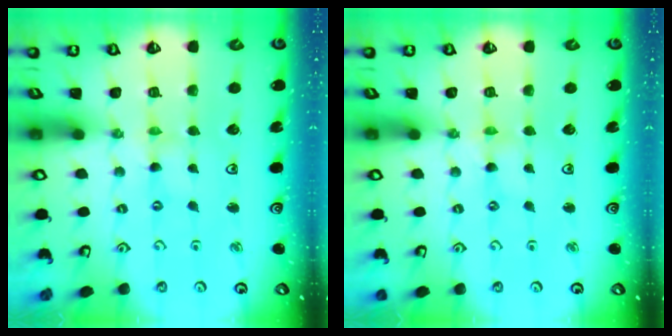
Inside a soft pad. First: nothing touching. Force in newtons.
{"total": 0.0}